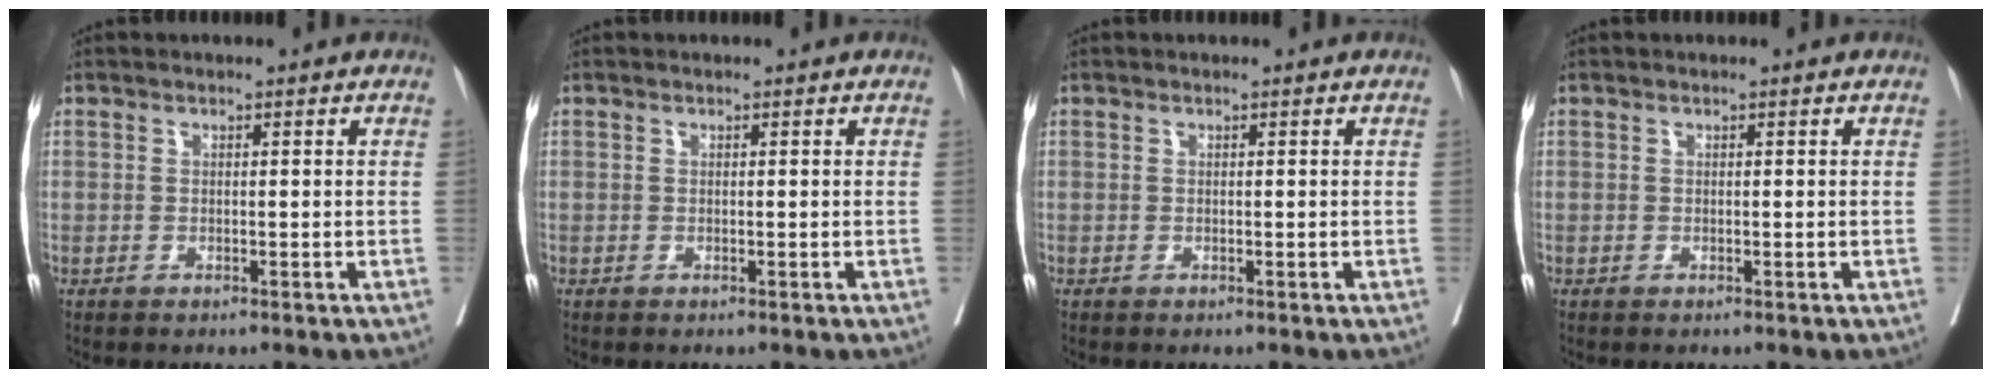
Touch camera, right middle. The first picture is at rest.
{"total": 0.0}
{"total": 0.0}
{"total": 0.0}